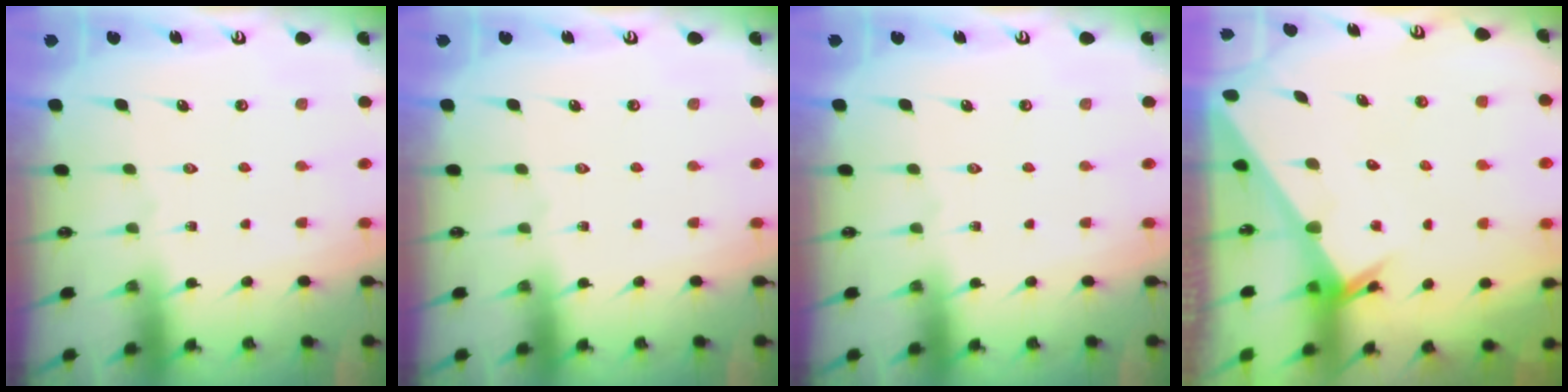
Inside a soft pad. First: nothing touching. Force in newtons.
{"total": 0.0}
{"total": 0.0}
{"total": 2.2, "press": 2.2, "slide": 0.1}